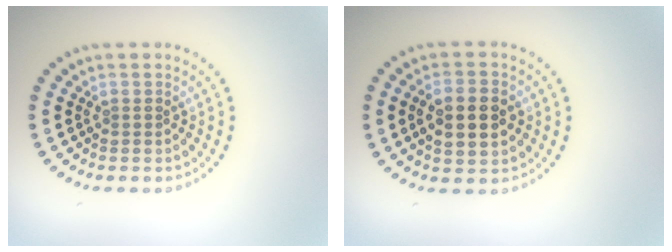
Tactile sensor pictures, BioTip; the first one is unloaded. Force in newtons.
{"total": 4.9, "press": 4.9, "slide": 0.3}